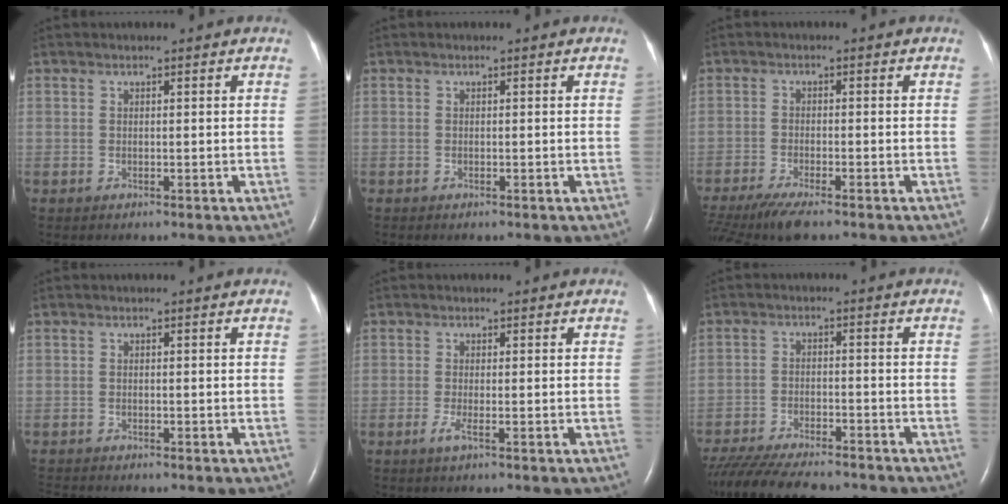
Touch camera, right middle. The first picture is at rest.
{"total": 0.0}
{"total": 8.8, "force": [-6.9, 1.4, 5.3], "torque": [-0.094, -0.022, -0.117]}
{"total": 2.0, "force": [-1.9, 0.0, 0.4], "torque": [-0.009, -0.008, -0.031]}
{"total": 1.4, "force": [-0.7, -0.1, 1.3], "torque": [-0.032, -0.005, -0.015]}
{"total": 15.3, "force": [-13.4, 2.7, 6.8], "torque": [-0.137, -0.028, -0.203]}